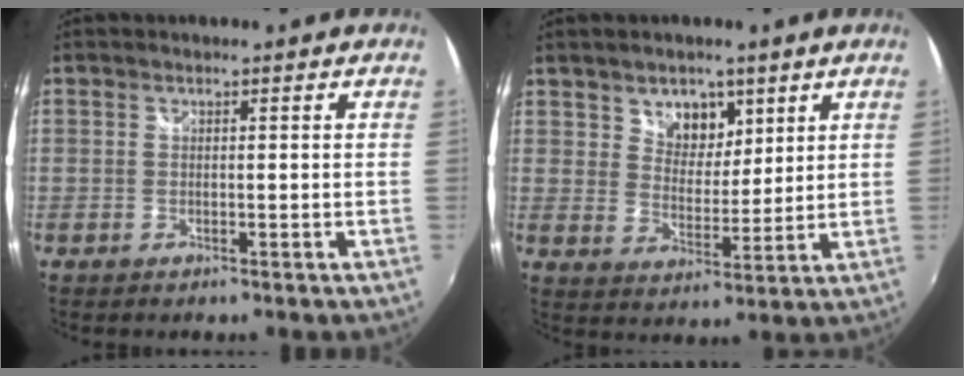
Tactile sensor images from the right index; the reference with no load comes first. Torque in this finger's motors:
{"motor_torque": [0.05, 0.07, 0.00, 0.01]}